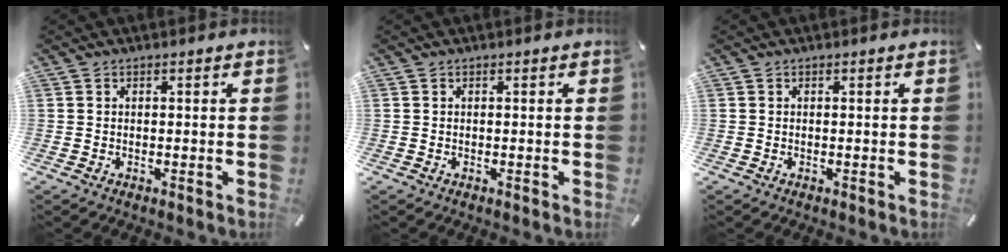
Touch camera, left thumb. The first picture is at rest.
{"total": 0.0}
{"total": 0.0}